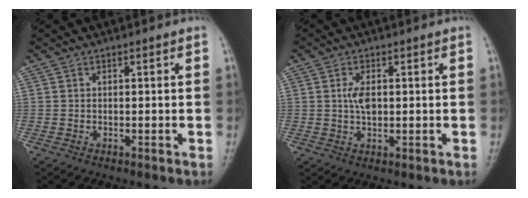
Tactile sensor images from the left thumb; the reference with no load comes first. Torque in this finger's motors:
{"motor_torque": [0.47, 0.42, 0.40, -0.01, 0.00]}